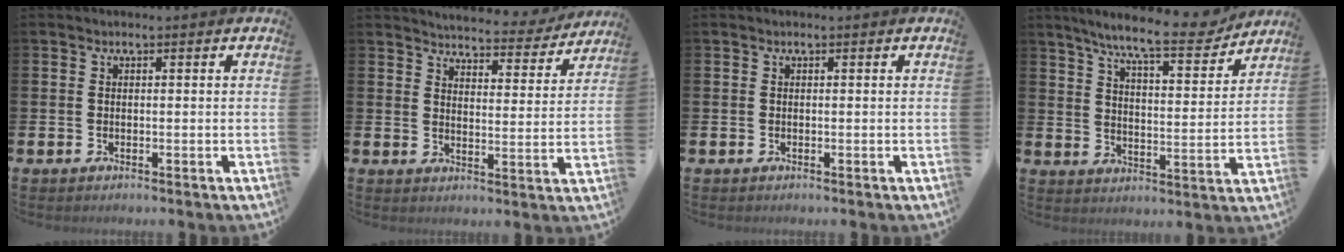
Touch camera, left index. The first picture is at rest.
{"total": 4.6, "force": [4.5, 0.7, 0.2], "torque": [-0.016, -0.042, 0.074]}
{"total": 0.0}
{"total": 9.6, "force": [8.5, 1.0, 4.3], "torque": [-0.101, -0.049, 0.145]}